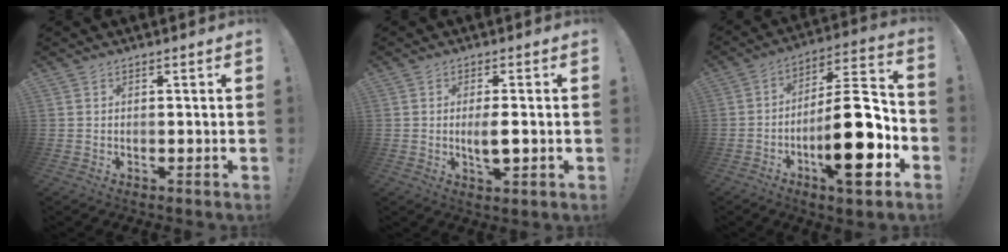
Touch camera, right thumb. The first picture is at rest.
{"total": 4.8, "force": [-0.4, 1.3, 4.6], "torque": [-0.082, -0.010, -0.013]}
{"total": 22.0, "force": [-6.8, 6.9, 19.8], "torque": [-0.315, 0.040, -0.107]}